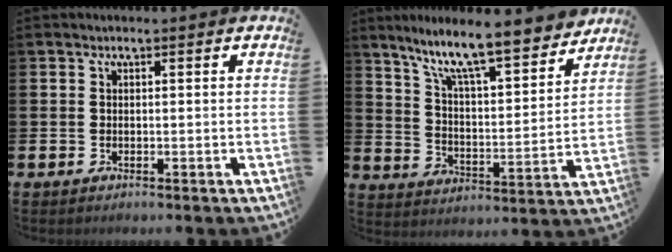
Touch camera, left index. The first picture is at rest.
{"total": 10.9, "force": [9.4, 1.4, 5.3], "torque": [-0.114, -0.069, 0.153]}